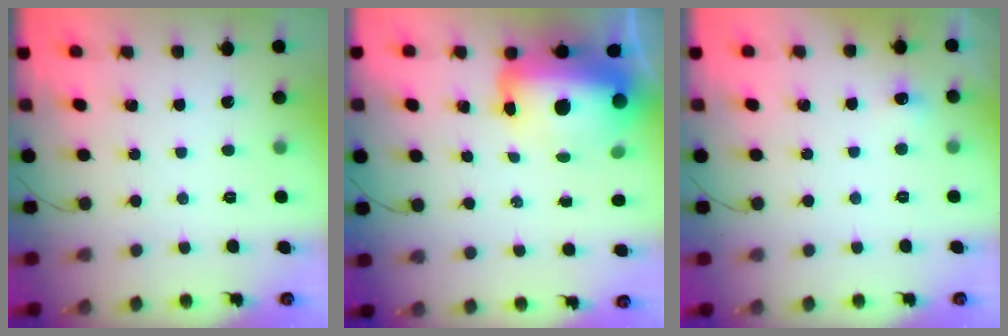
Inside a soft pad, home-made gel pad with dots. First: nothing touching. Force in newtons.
{"total": 25.7, "press": 22.0, "slide": 13.2}
{"total": 5.0, "press": 4.8, "slide": 1.5}